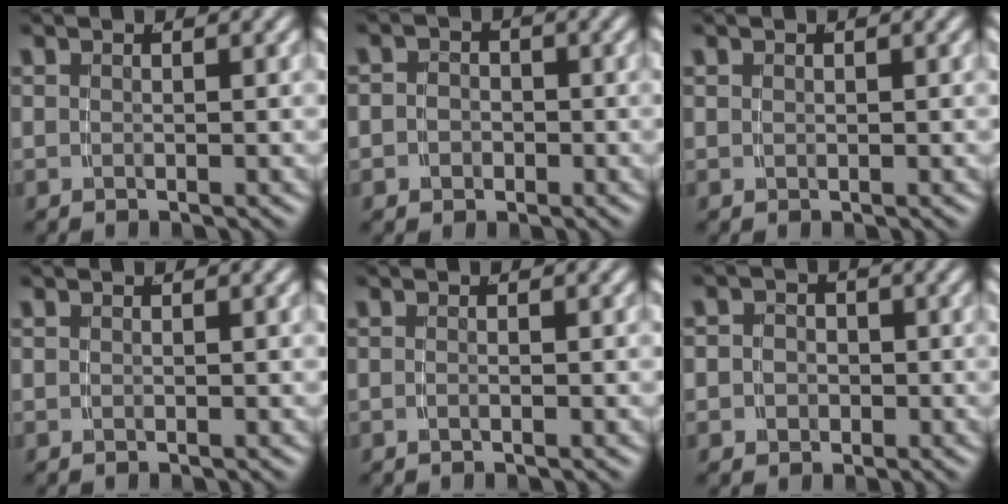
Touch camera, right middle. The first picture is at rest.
{"total": 2.5, "force": [-0.9, 2.3, 0.5], "torque": [-0.010, -0.012, -0.016]}
{"total": 0.0}
{"total": 0.0}
{"total": 0.5, "force": [-0.5, -0.1, 0.2], "torque": [-0.008, -0.001, -0.008]}
{"total": 3.1, "force": [-0.7, 2.9, 0.9], "torque": [-0.018, -0.011, -0.012]}